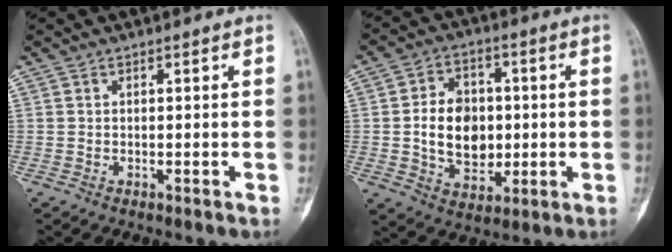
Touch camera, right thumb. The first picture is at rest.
{"total": 12.1, "force": [0.0, 9.0, 8.1], "torque": [-0.102, 0.007, 0.004]}